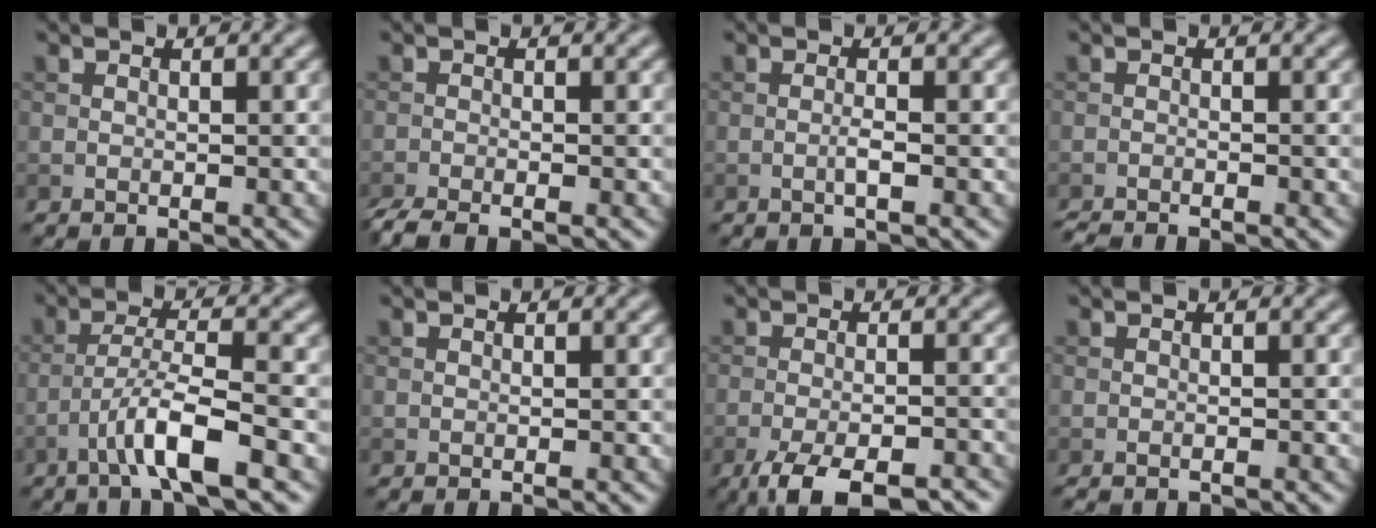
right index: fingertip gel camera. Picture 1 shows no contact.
{"total": 3.0, "force": [-2.4, 0.5, 1.7], "torque": [-0.036, -0.009, -0.050]}
{"total": 1.1, "force": [-0.4, 0.1, 1.1], "torque": [-0.021, 0.002, -0.009]}
{"total": 1.7, "force": [-1.6, 0.0, 0.6], "torque": [-0.015, -0.005, -0.032]}
{"total": 5.4, "force": [-2.9, 0.7, 4.5], "torque": [-0.079, 0.010, -0.058]}
{"total": 0.0}
{"total": 7.6, "force": [-5.3, 2.2, 4.9], "torque": [-0.082, -0.018, -0.086]}
{"total": 0.8, "force": [-0.6, 0.2, 0.4], "torque": [-0.008, -0.002, -0.010]}